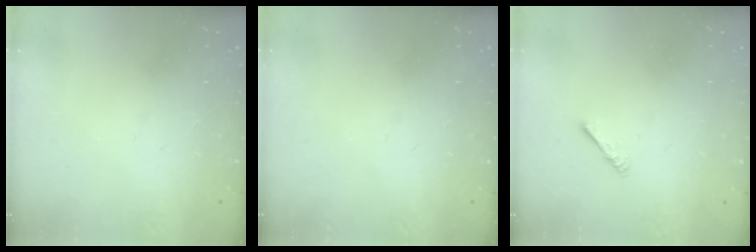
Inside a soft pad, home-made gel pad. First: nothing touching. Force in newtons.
{"total": 0.0}
{"total": 1.7, "press": 1.6, "slide": 0.4}